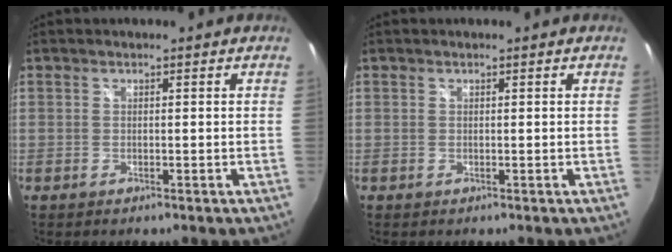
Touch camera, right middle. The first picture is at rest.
{"total": 0.0}